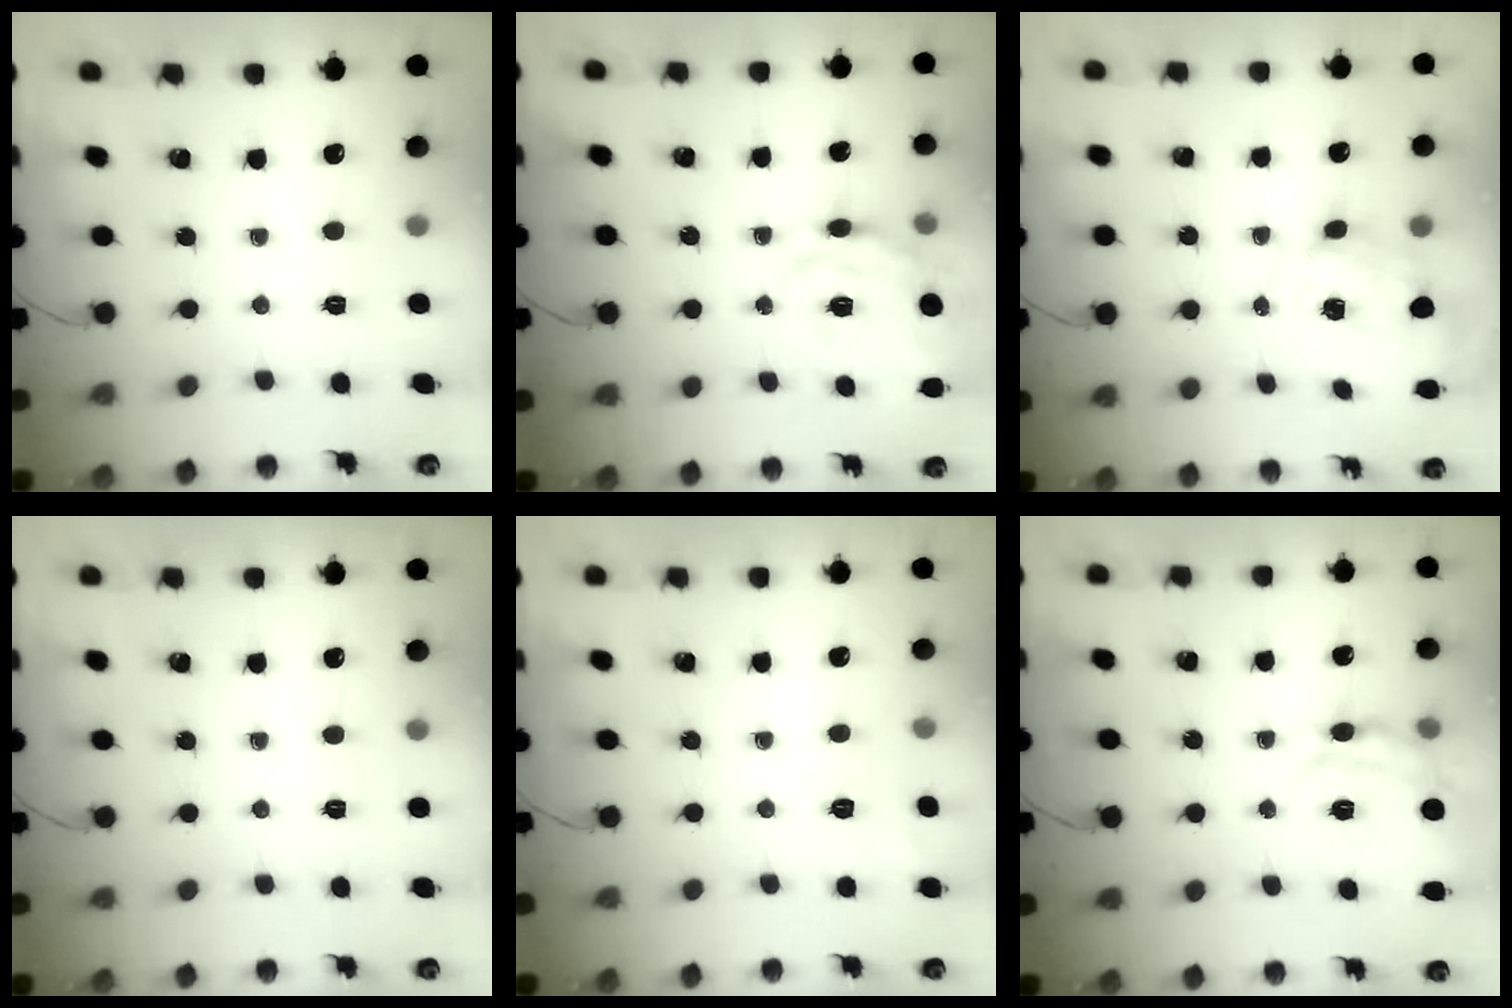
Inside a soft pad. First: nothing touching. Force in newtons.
{"total": 14.8, "press": 14.5, "slide": 3.1}
{"total": 2.1, "press": 1.8, "slide": 1.0}
{"total": 0.0}
{"total": 2.9, "press": 1.7, "slide": 2.3}
{"total": 9.8, "press": 9.5, "slide": 2.5}